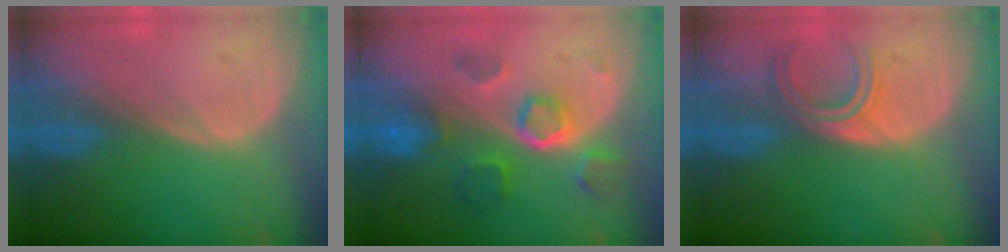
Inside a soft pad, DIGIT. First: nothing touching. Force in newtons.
{"total": 8.5, "press": 7.7, "slide": 3.7}
{"total": 4.4, "press": 4.3, "slide": 1.1}